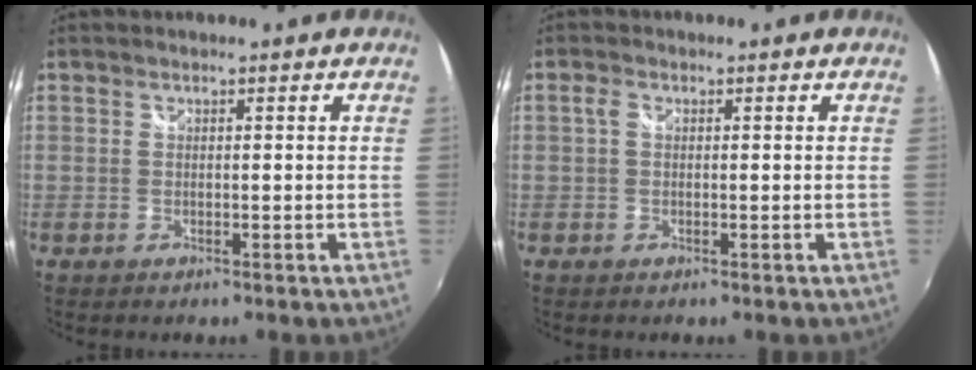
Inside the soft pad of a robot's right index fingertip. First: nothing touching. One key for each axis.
{"total": 1.2, "fx": 0.2, "fy": 0.9, "fz": 0.9, "tx": -0.017, "ty": 0.004, "tz": -0.001}